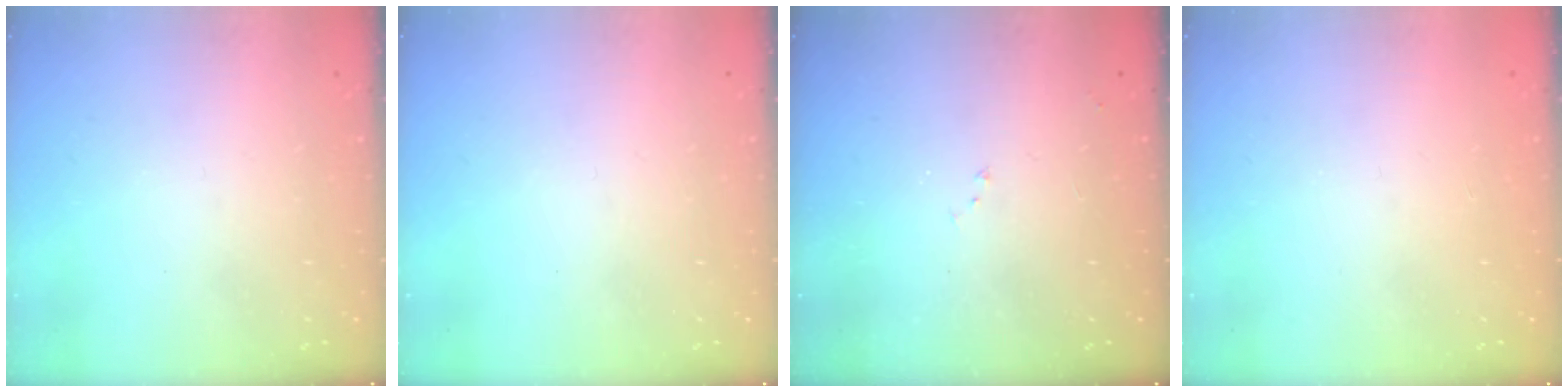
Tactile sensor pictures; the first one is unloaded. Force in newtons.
{"total": 0.0}
{"total": 6.2, "press": 6.1, "slide": 0.9}
{"total": 1.0, "press": 0.9, "slide": 0.1}